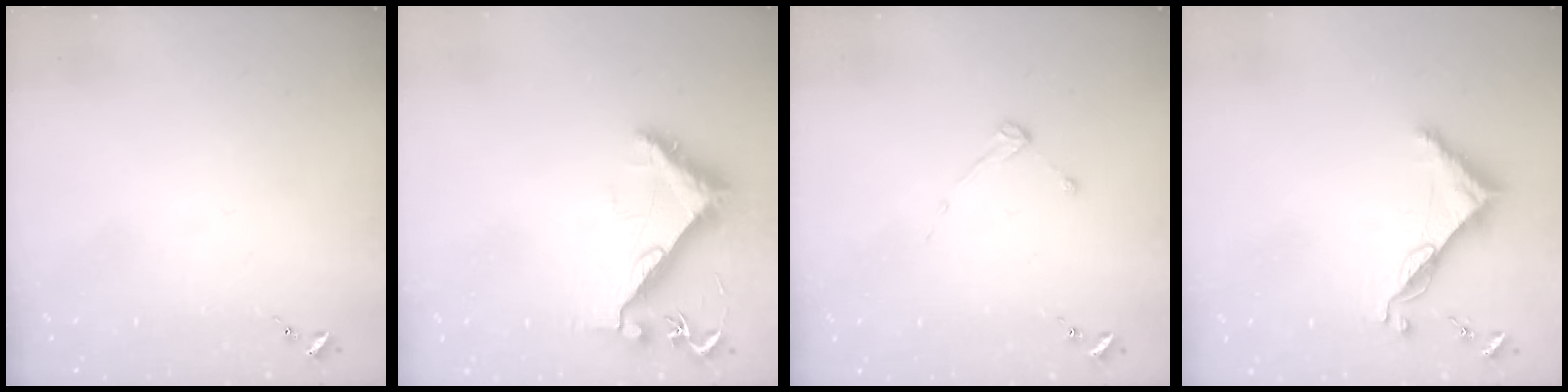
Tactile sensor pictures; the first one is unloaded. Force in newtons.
{"total": 7.9, "press": 7.9, "slide": 0.4}
{"total": 2.6, "press": 2.5, "slide": 0.4}
{"total": 9.0, "press": 9.0, "slide": 0.6}